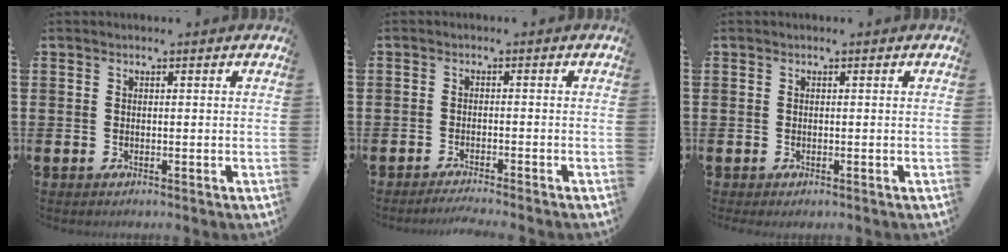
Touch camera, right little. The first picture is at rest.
{"total": 1.5, "force": [-1.4, -0.2, 0.4], "torque": [-0.005, 0.001, -0.028]}
{"total": 0.0}